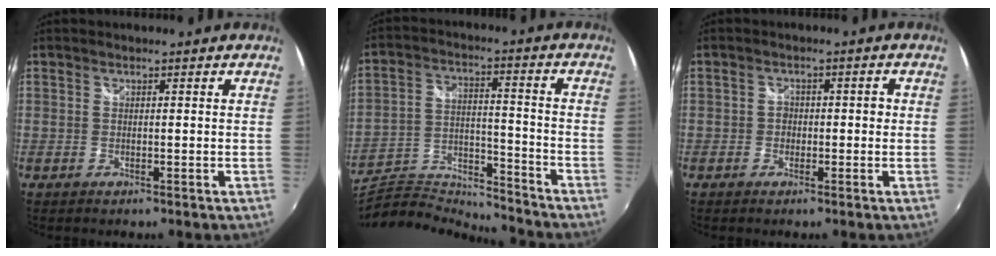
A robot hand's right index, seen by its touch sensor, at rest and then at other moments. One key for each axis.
{"total": 15.6, "fx": -14.3, "fy": 4.0, "fz": 4.9, "tx": -0.111, "ty": 0.008, "tz": -0.246}
{"total": 2.4, "fx": -1.0, "fy": 2.1, "fz": 0.7, "tx": -0.011, "ty": 0.004, "tz": -0.019}